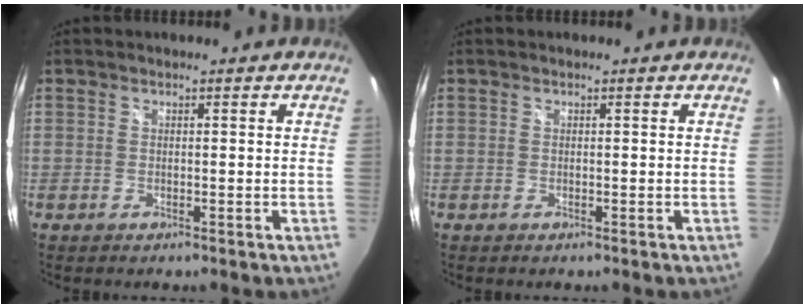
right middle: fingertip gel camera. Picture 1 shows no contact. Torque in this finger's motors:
{"motor_torque": [0.00, 0.00, 0.00, 0.00]}